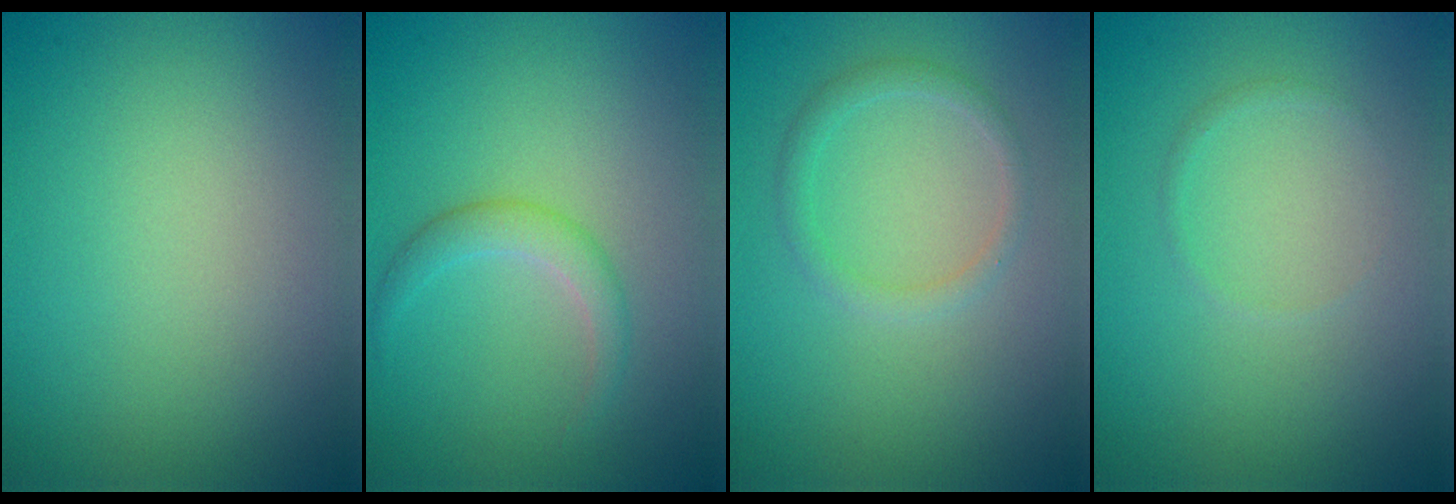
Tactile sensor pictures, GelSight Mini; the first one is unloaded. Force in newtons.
{"total": 1.9, "press": 1.9, "slide": 0.2}
{"total": 1.4, "press": 1.4, "slide": 0.1}
{"total": 0.5, "press": 0.5, "slide": 0.0}